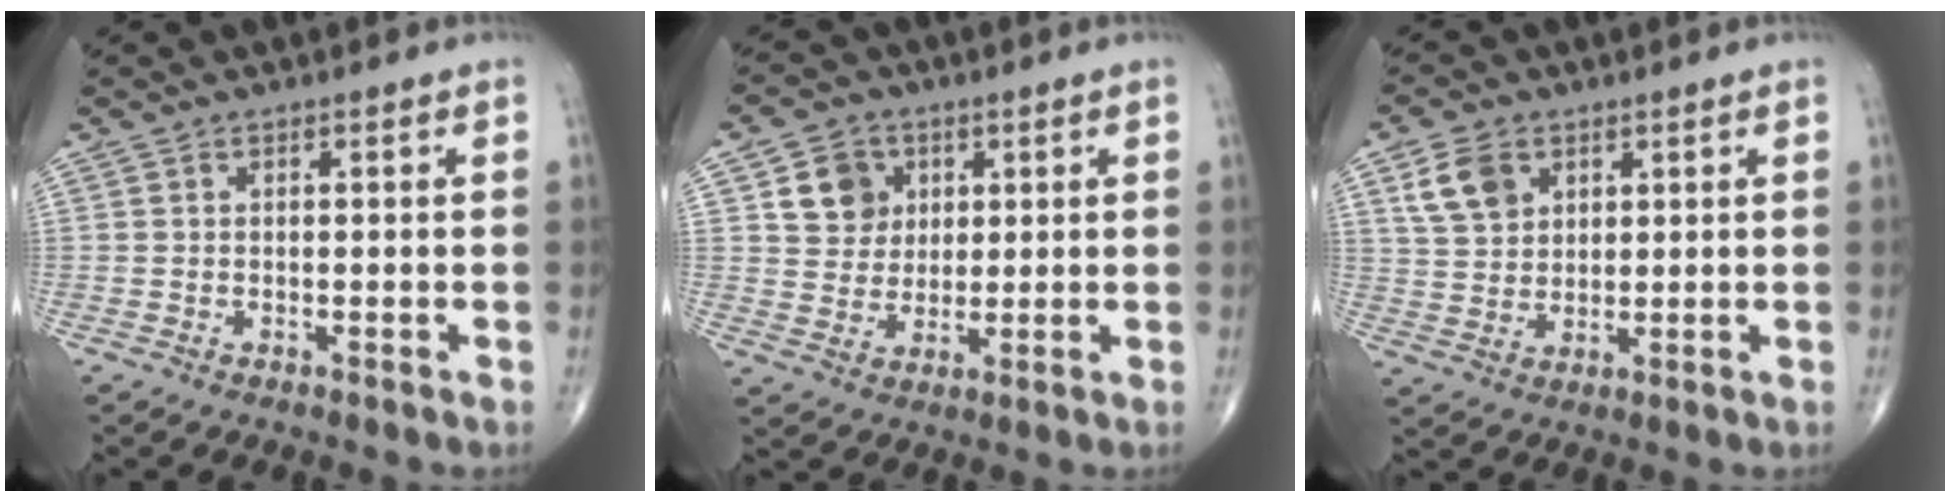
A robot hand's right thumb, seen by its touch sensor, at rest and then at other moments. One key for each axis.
{"total": 7.7, "fx": 2.7, "fy": 6.7, "fz": 2.7, "tx": -0.014, "ty": -0.009, "tz": 0.049}
{"total": 7.4, "fx": 3.4, "fy": 5.3, "fz": 3.8, "tx": -0.055, "ty": -0.009, "tz": 0.068}